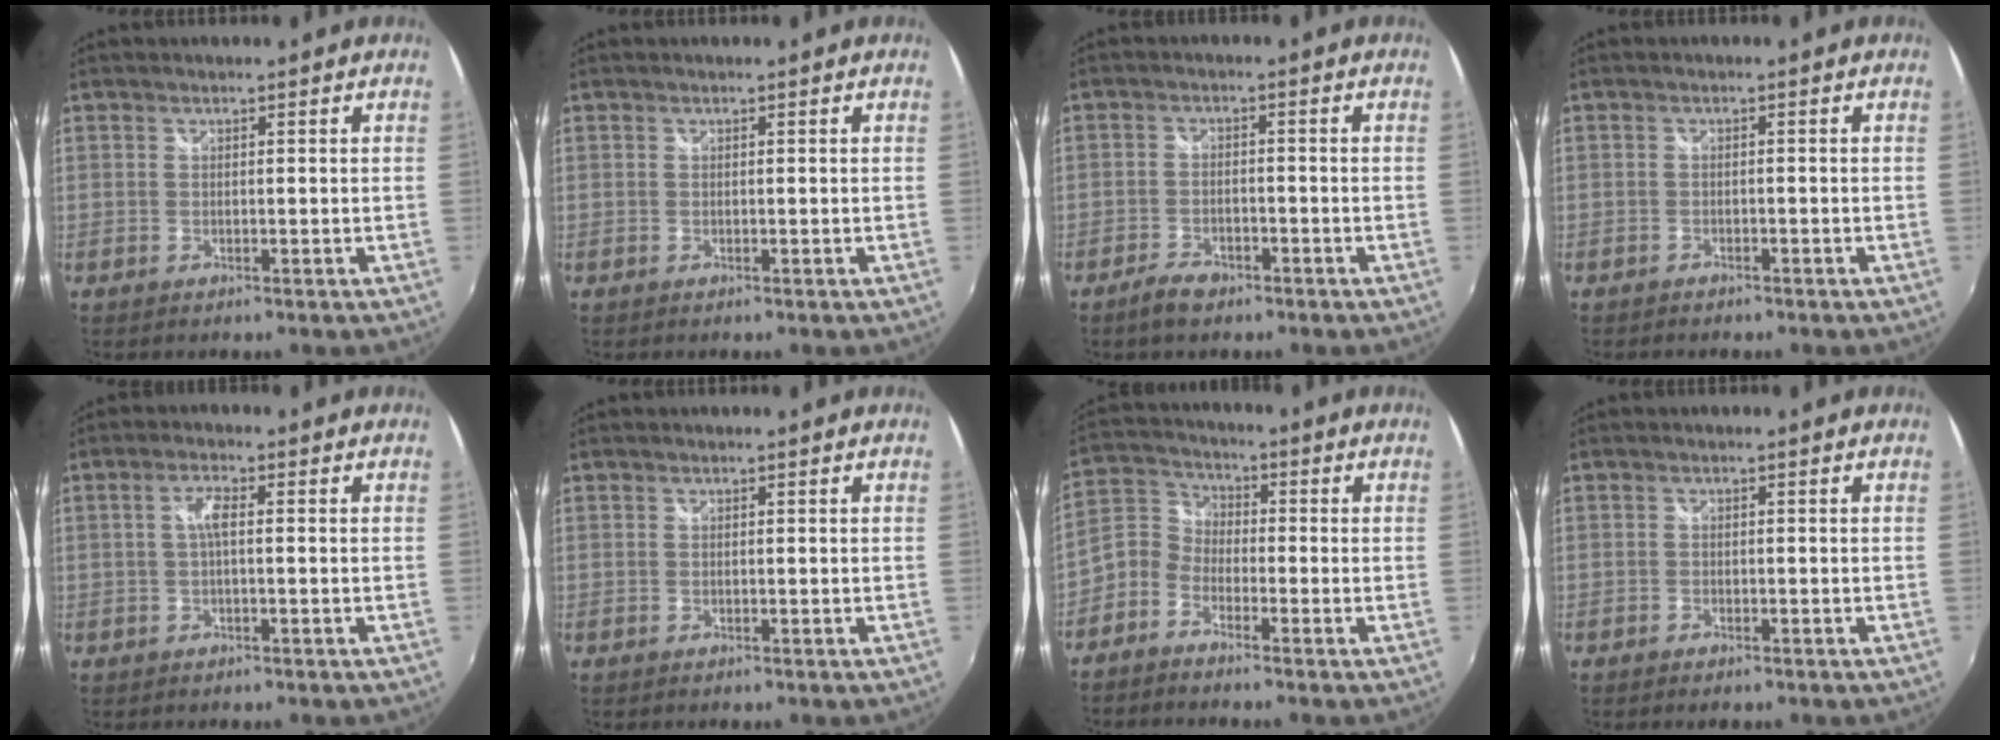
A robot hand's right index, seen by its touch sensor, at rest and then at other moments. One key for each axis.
{"total": 0.0}
{"total": 4.6, "fx": -3.4, "fy": 2.0, "fz": 2.2, "tx": -0.059, "ty": -0.001, "tz": -0.061}
{"total": 1.8, "fx": -1.5, "fy": 0.7, "fz": 0.4, "tx": -0.013, "ty": -0.006, "tz": -0.026}
{"total": 2.7, "fx": -0.1, "fy": 0.6, "fz": 2.7, "tx": -0.054, "ty": 0.006, "tz": -0.001}
{"total": 0.0}
{"total": 5.7, "fx": -3.1, "fy": 4.1, "fz": 2.5, "tx": -0.068, "ty": 0.019, "tz": -0.078}
{"total": 1.6, "fx": -1.2, "fy": 0.8, "fz": 0.6, "tx": -0.016, "ty": -0.005, "tz": -0.022}